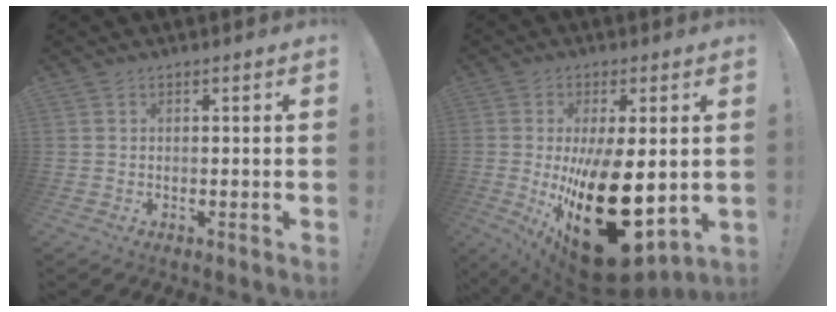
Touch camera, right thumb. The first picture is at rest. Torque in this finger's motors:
{"motor_torque": [0.77, 1.98, 2.77, 0.00, 0.97]}